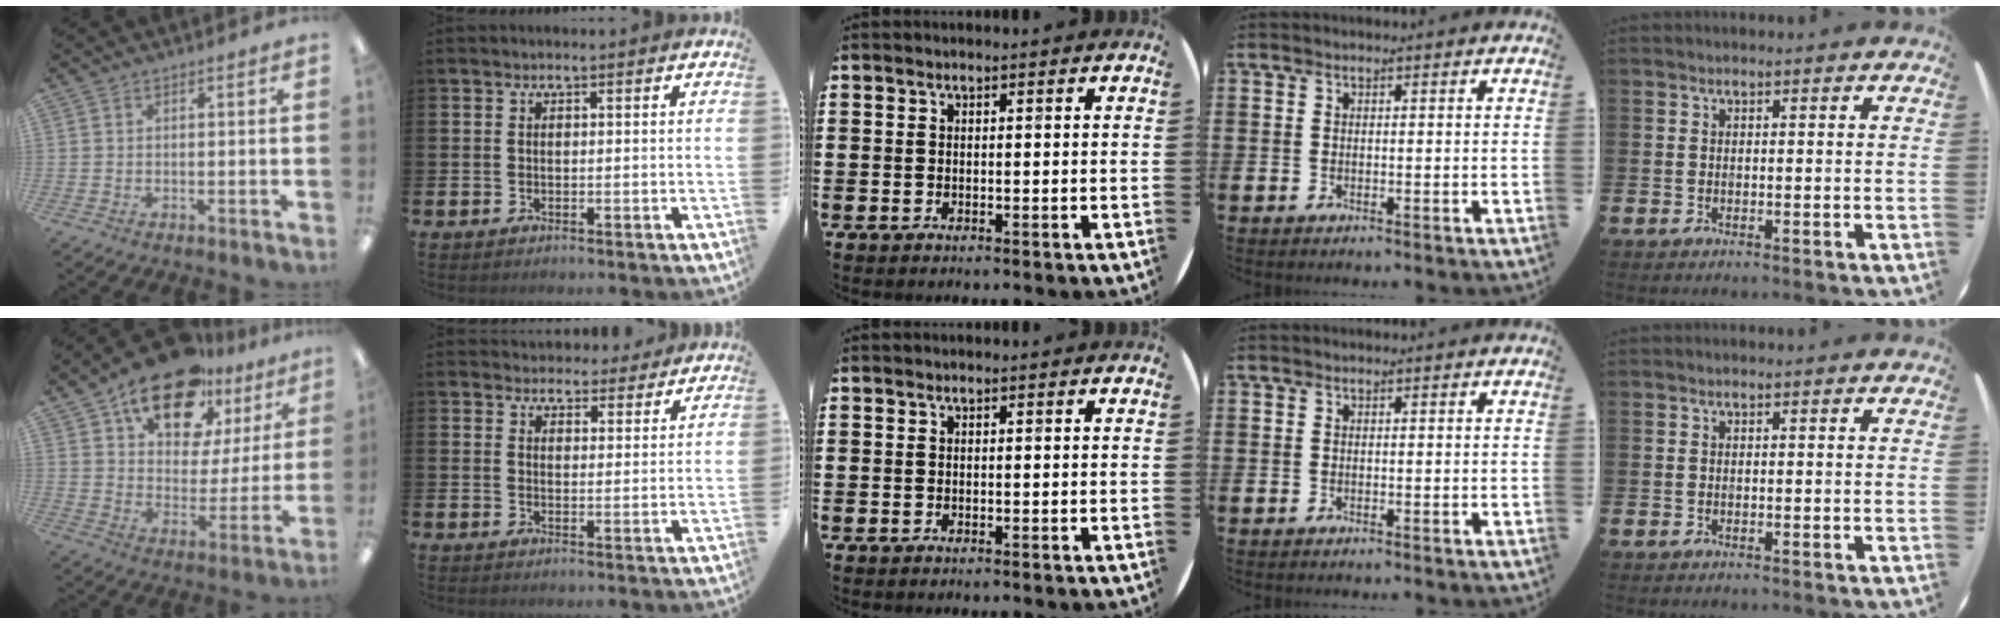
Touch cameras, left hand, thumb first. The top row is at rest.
{"thumb": {"total": 19.3, "force": [13.9, 9.4, 9.5], "torque": [-0.154, -0.083, 0.242]}, "index": {"total": 3.9, "force": [3.7, 1.2, -0.2], "torque": [0.001, -0.025, 0.066]}}